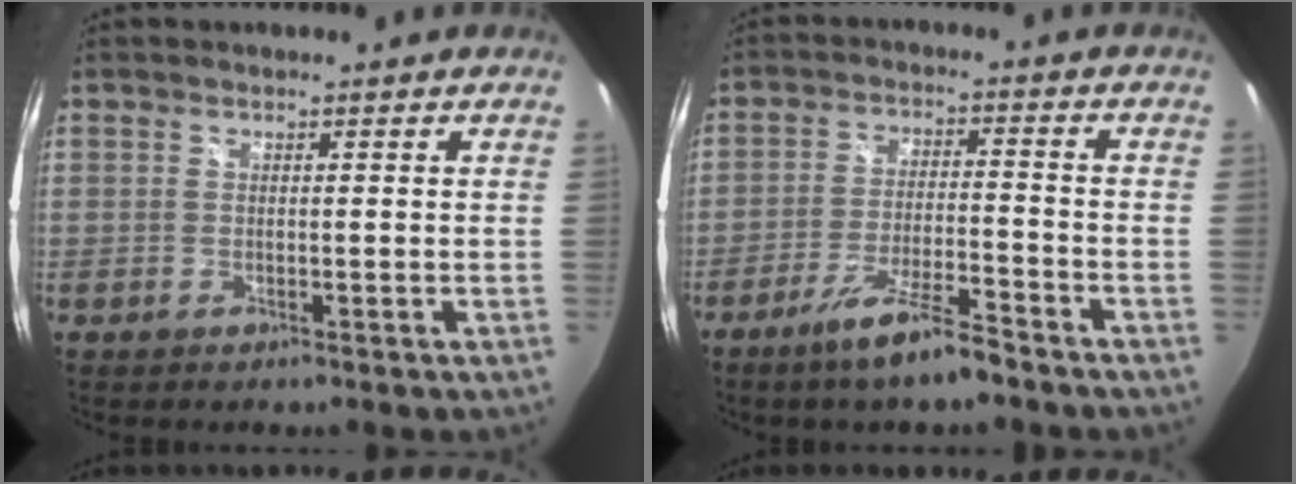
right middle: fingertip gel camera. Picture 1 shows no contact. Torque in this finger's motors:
{"motor_torque": [1.03, -1.09, 0.52, 0.17]}